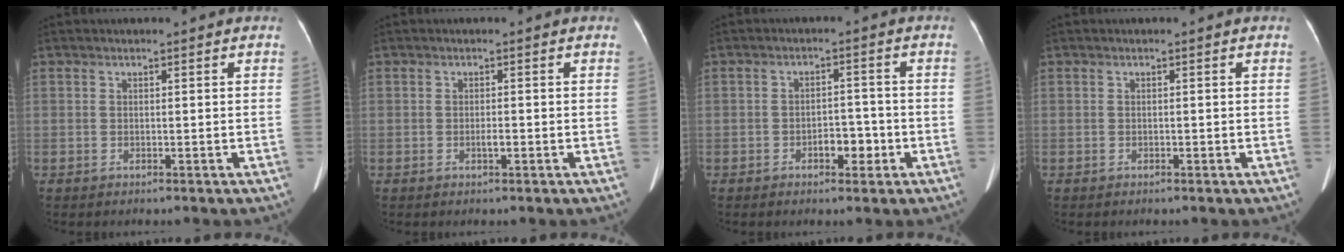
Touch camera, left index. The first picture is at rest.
{"total": 1.0, "force": [-0.5, 0.2, 0.9], "torque": [-0.018, 0.000, -0.007]}
{"total": 3.8, "force": [-1.7, 1.9, 2.7], "torque": [-0.036, 0.008, -0.023]}
{"total": 0.0}